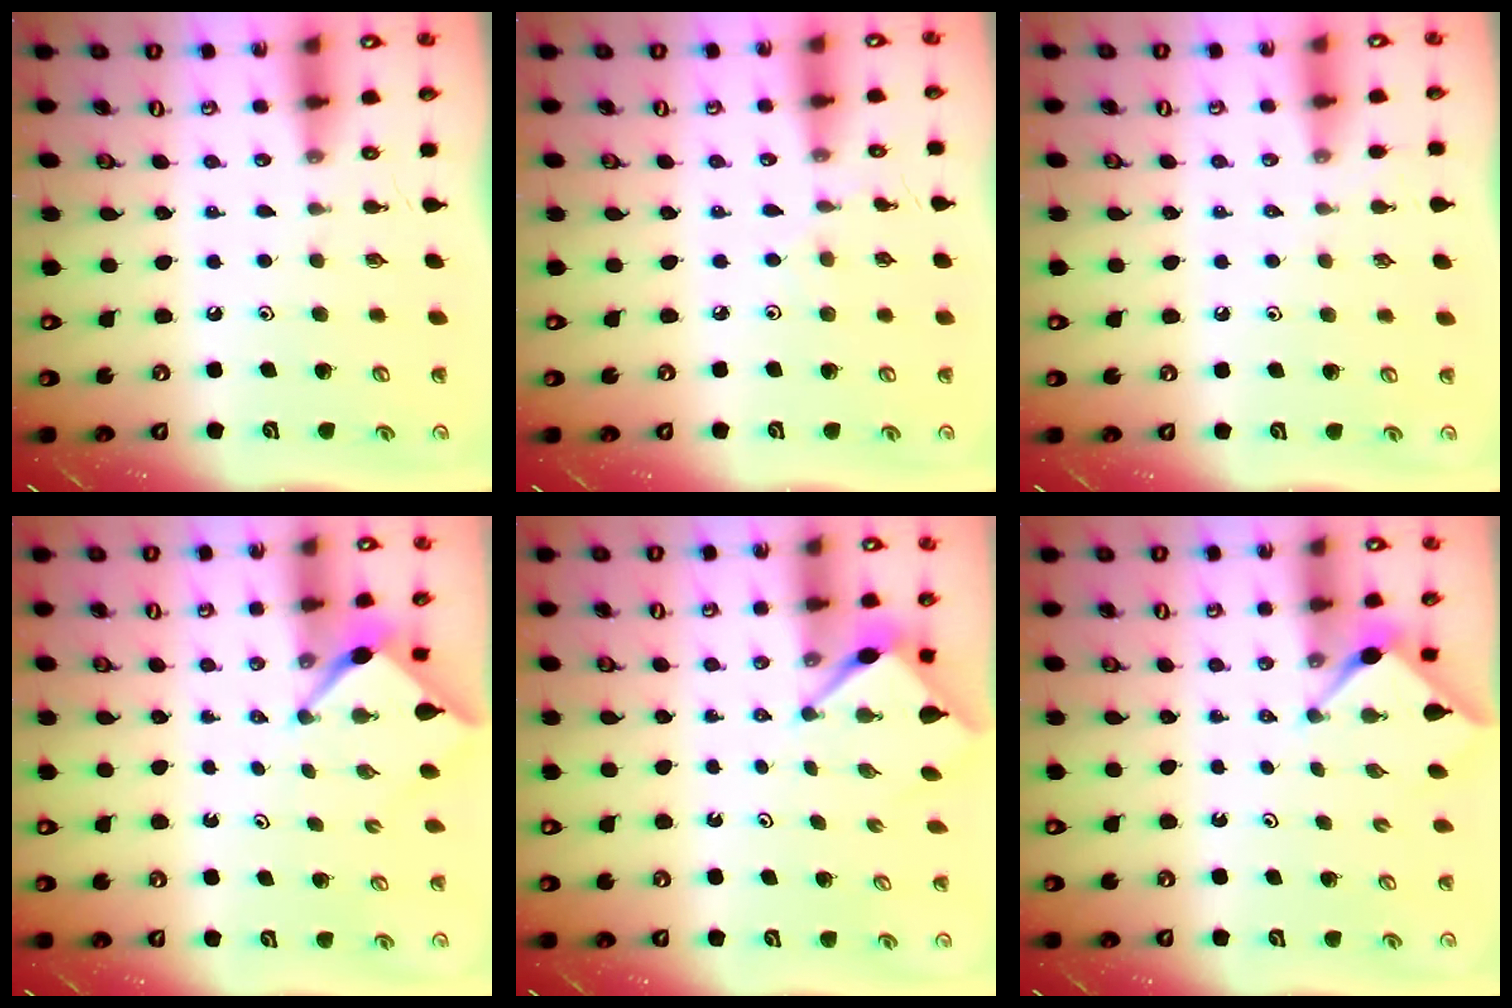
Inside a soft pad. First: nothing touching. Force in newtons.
{"total": 1.4, "press": 1.4, "slide": 0.1}
{"total": 1.9, "press": 1.8, "slide": 0.4}
{"total": 2.4, "press": 2.4, "slide": 0.1}
{"total": 2.8, "press": 2.8, "slide": 0.3}
{"total": 2.9, "press": 2.8, "slide": 0.4}